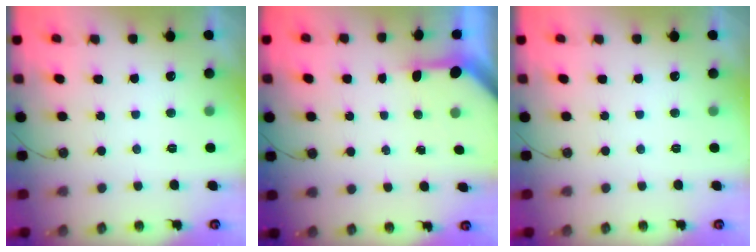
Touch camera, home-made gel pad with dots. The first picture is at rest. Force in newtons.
{"total": 3.2, "press": 3.2, "slide": 0.3}
{"total": 0.0}